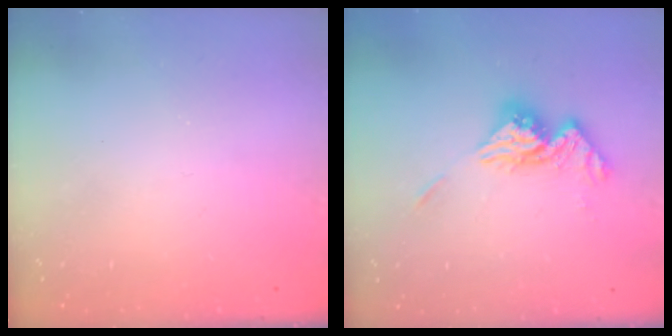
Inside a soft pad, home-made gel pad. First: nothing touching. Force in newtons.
{"total": 12.3, "press": 12.3, "slide": 1.3}